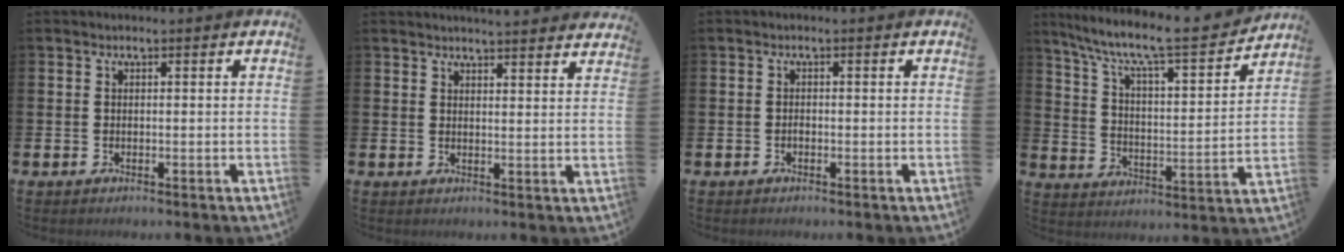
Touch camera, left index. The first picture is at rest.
{"total": 3.7, "force": [3.7, -0.2, -0.1], "torque": [-0.005, -0.022, 0.068]}
{"total": 0.5, "force": [-0.3, 0.4, 0.2], "torque": [-0.006, 0.001, -0.007]}
{"total": 8.9, "force": [7.8, 1.2, 3.9], "torque": [-0.104, -0.061, 0.126]}